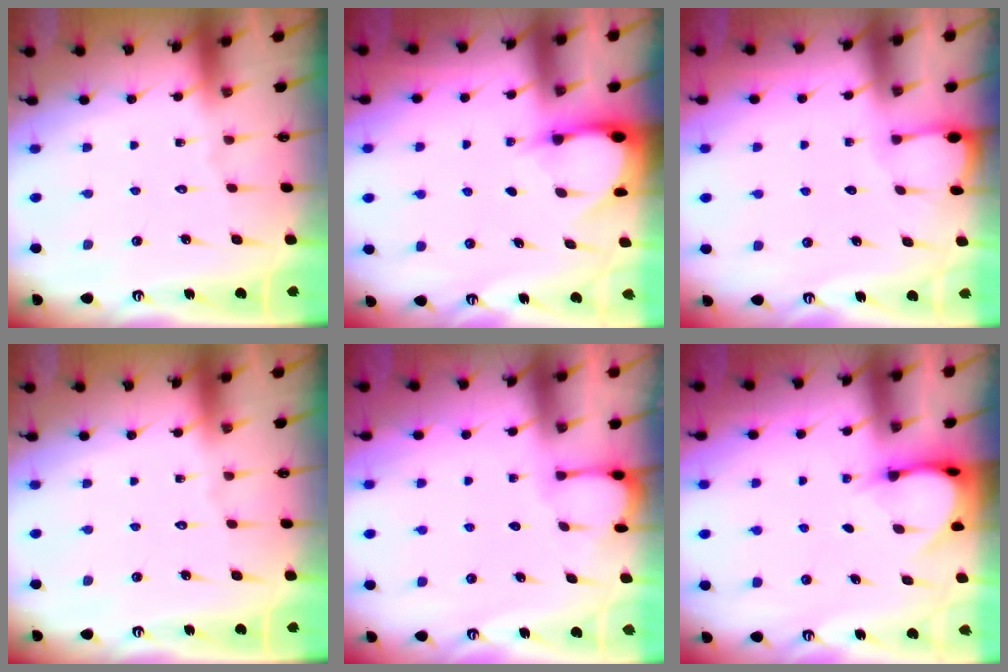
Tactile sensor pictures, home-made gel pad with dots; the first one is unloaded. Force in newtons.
{"total": 2.9, "press": 2.9, "slide": 0.3}
{"total": 2.0, "press": 2.0, "slide": 0.2}
{"total": 0.0}
{"total": 1.7, "press": 1.7, "slide": 0.1}
{"total": 3.9, "press": 3.9, "slide": 0.3}